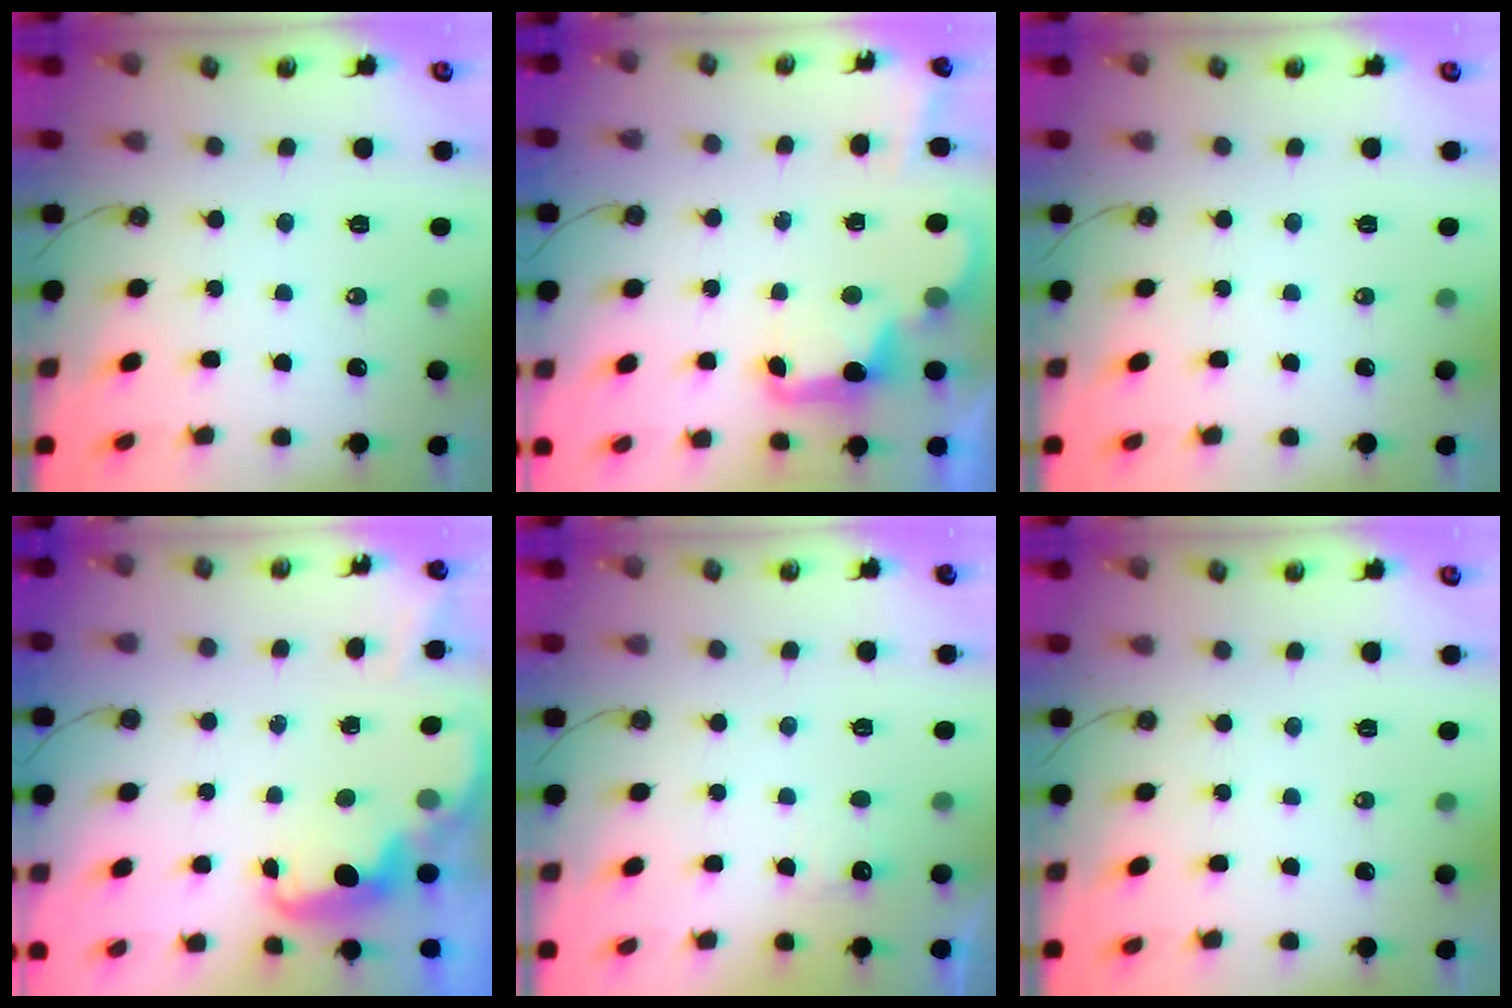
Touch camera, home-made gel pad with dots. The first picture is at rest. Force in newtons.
{"total": 3.3, "press": 3.2, "slide": 0.6}
{"total": 0.0}
{"total": 2.6, "press": 2.5, "slide": 0.8}
{"total": 3.2, "press": 3.1, "slide": 0.7}
{"total": 0.0}